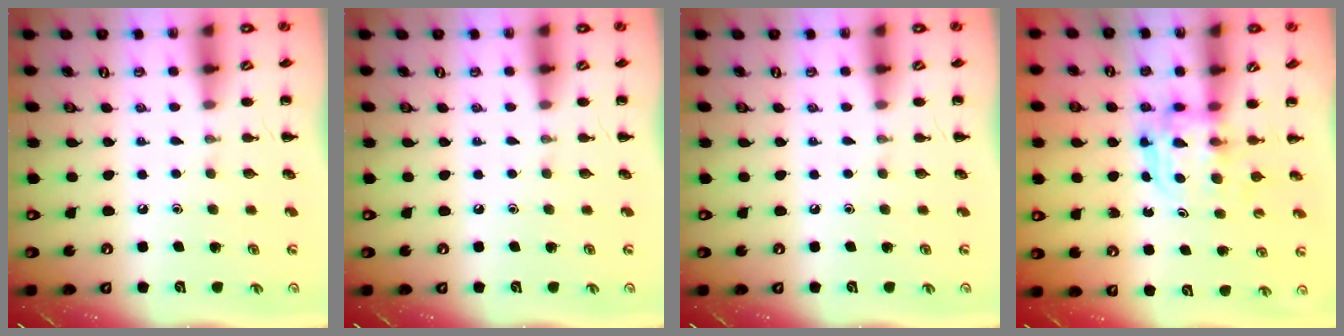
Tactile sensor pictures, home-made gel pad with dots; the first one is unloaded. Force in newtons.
{"total": 0.0}
{"total": 0.0}
{"total": 3.7, "press": 3.7, "slide": 0.2}